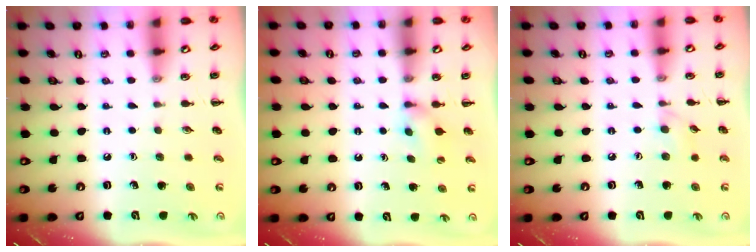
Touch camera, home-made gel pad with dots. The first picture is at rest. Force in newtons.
{"total": 5.1, "press": 4.9, "slide": 1.6}
{"total": 5.7, "press": 5.2, "slide": 2.3}